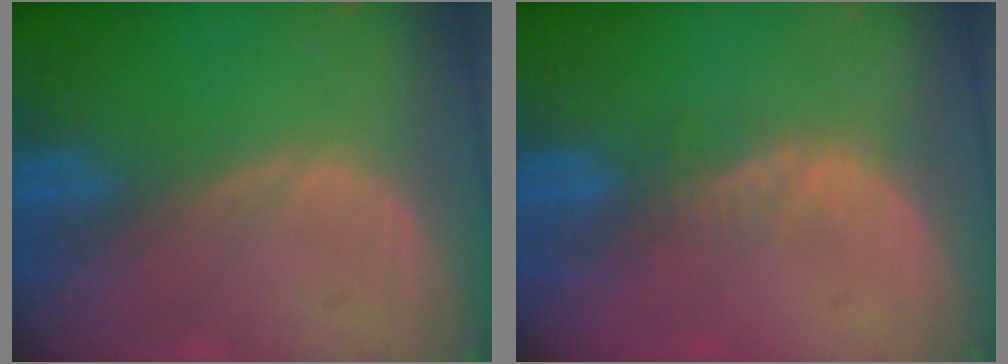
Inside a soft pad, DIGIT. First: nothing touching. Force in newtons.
{"total": 2.3, "press": 1.9, "slide": 1.4}